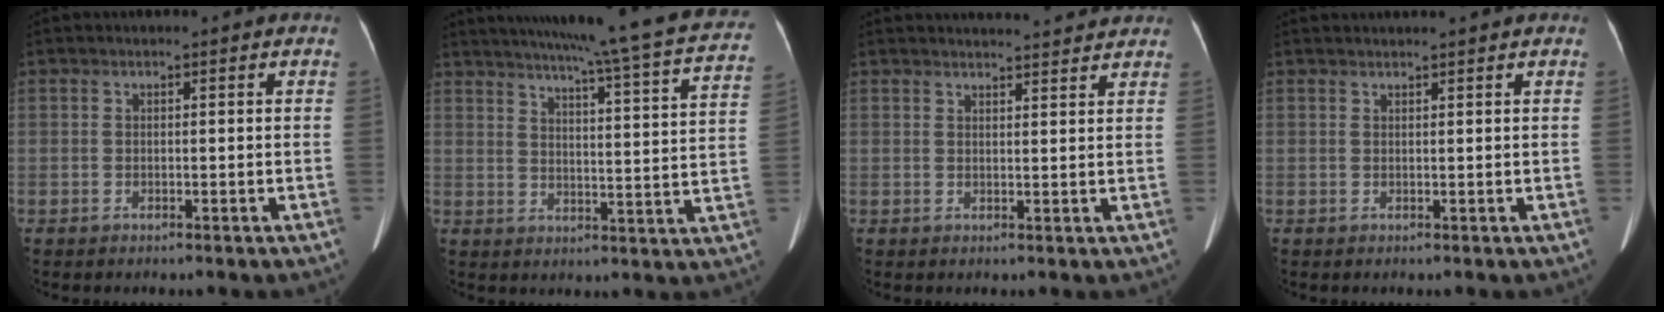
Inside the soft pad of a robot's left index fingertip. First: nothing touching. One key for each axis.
{"total": 26.3, "fx": 22.9, "fy": 0.8, "fz": 13.0, "tx": -0.193, "ty": -0.045, "tz": 0.275}
{"total": 7.6, "fx": 7.4, "fy": 0.6, "fz": 1.7, "tx": -0.021, "ty": 0.014, "tz": 0.080}
{"total": 3.2, "fx": 3.0, "fy": -0.3, "fz": 1.0, "tx": -0.011, "ty": 0.027, "tz": 0.042}